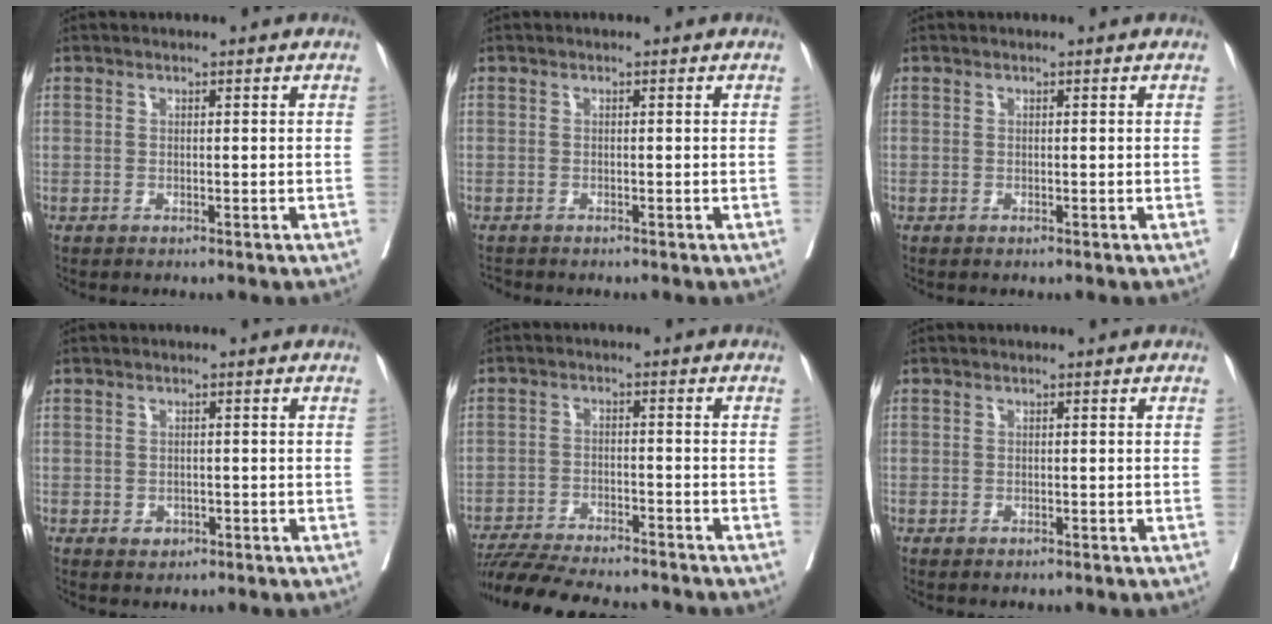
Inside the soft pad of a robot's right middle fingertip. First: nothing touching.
{"total": 0.8, "force": [-0.8, 0.1, 0.0], "torque": [-0.004, -0.005, -0.016]}
{"total": 0.0}
{"total": 1.5, "force": [-0.6, 1.3, 0.6], "torque": [-0.006, 0.004, -0.001]}
{"total": 14.4, "force": [-13.1, 1.9, 5.7], "torque": [-0.096, -0.013, -0.196]}
{"total": 0.5, "force": [-0.3, 0.2, 0.3], "torque": [-0.007, -0.001, -0.002]}